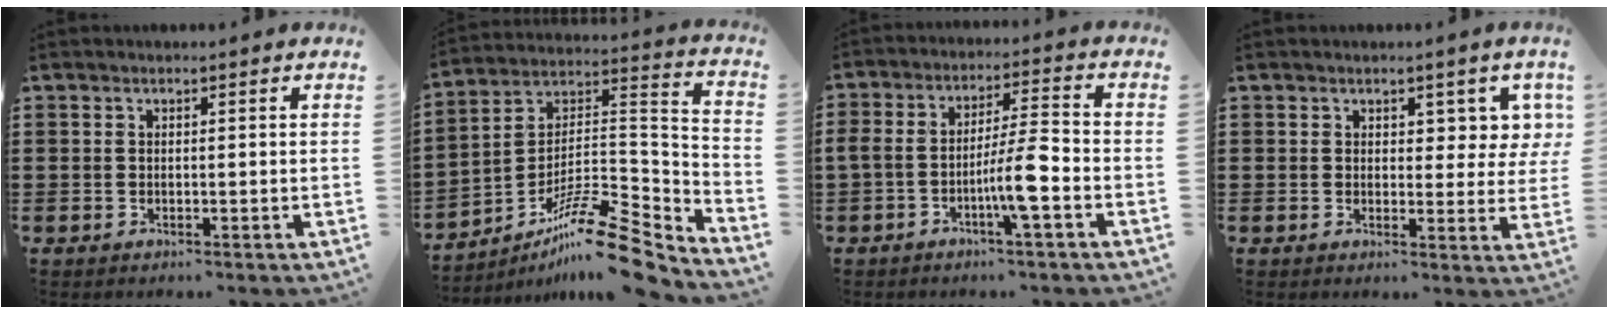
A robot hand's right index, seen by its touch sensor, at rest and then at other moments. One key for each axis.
{"total": 14.0, "fx": -10.7, "fy": 2.3, "fz": 8.8, "tx": -0.139, "ty": 0.031, "tz": -0.198}
{"total": 7.7, "fx": -3.1, "fy": 1.2, "fz": 7.0, "tx": -0.130, "ty": 0.002, "tz": -0.060}
{"total": 3.7, "fx": 2.0, "fy": 2.5, "fz": 1.7, "tx": -0.023, "ty": -0.001, "tz": 0.030}